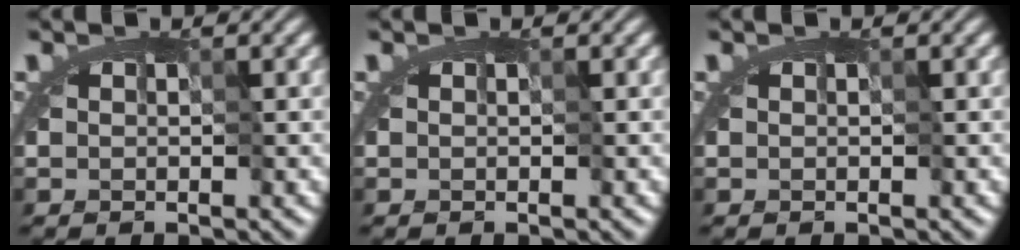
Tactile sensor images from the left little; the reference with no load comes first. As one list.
[{"total": 0.0}, {"total": 0.0}]